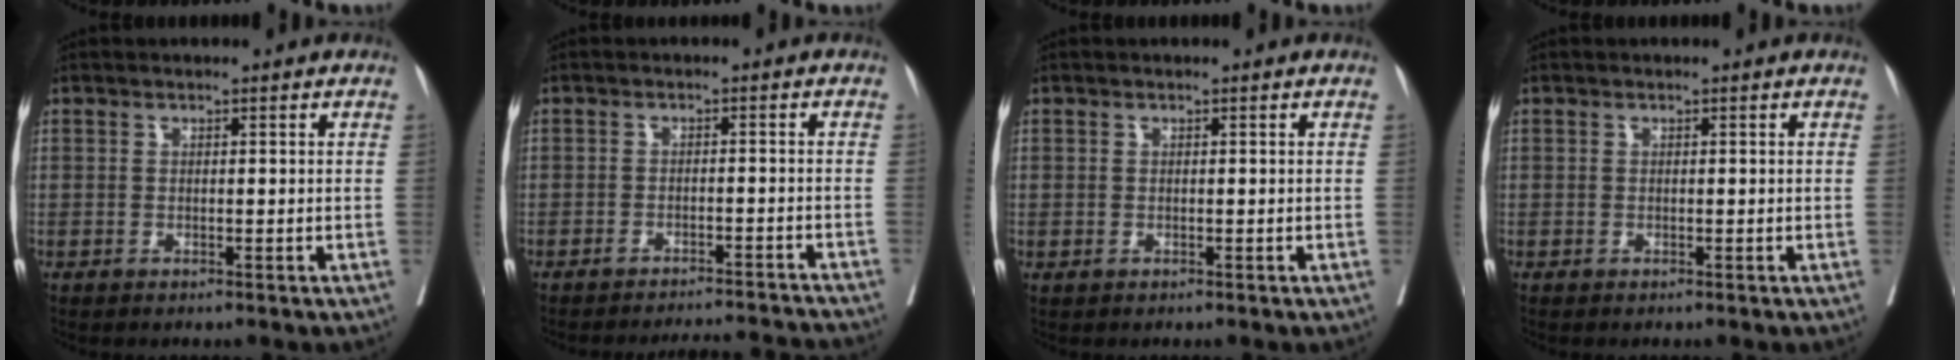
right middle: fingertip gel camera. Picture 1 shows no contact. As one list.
[{"total": 10.0, "force": [-9.9, 0.1, 1.3], "torque": [-0.007, 0.011, -0.117]}, {"total": 0.0}, {"total": 0.0}]